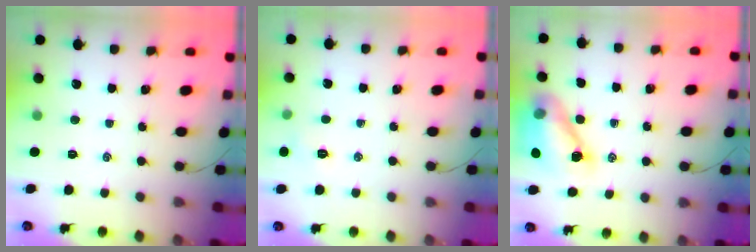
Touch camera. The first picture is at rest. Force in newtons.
{"total": 4.2, "press": 4.0, "slide": 0.9}
{"total": 13.0, "press": 12.4, "slide": 3.8}